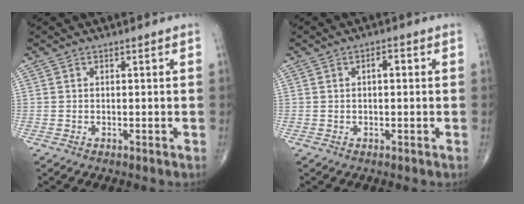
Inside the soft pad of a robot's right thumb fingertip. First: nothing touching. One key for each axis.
{"total": 1.9, "fx": 0.3, "fy": 0.9, "fz": 1.7, "tx": -0.017, "ty": 0.004, "tz": -0.001}